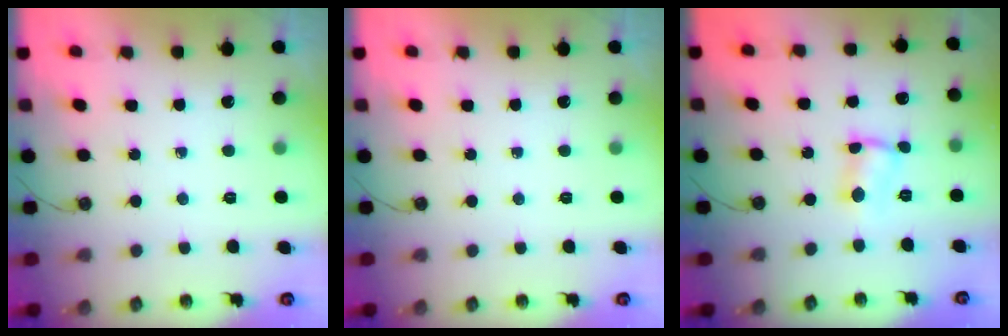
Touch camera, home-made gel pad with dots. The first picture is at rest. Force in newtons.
{"total": 0.0}
{"total": 2.3, "press": 2.3, "slide": 0.1}